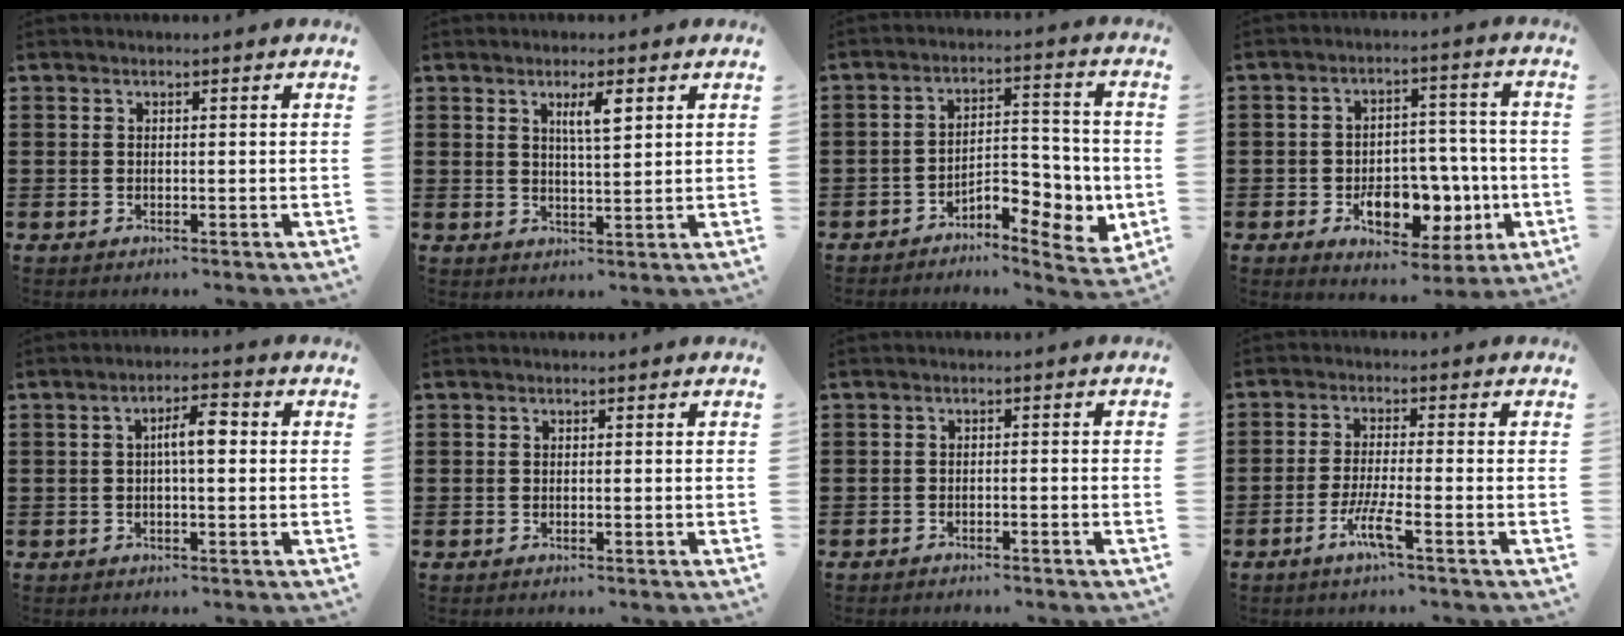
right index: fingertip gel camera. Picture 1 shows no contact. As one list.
[{"total": 3.9, "force": [1.8, 0.8, 3.4], "torque": [-0.062, 0.003, 0.026]}, {"total": 7.0, "force": [-4.0, 3.1, 4.8], "torque": [-0.063, 0.004, -0.076]}, {"total": 9.6, "force": [-3.0, 6.2, 6.6], "torque": [-0.094, 0.014, -0.049]}, {"total": 4.6, "force": [0.2, 1.3, 4.4], "torque": [-0.081, 0.009, -0.001]}, {"total": 0.0}, {"total": 1.5, "force": [-1.5, 0.2, 0.1], "torque": [-0.007, 0.004, -0.032]}, {"total": 5.1, "force": [-2.9, 0.2, 4.3], "torque": [-0.091, -0.012, -0.056]}]